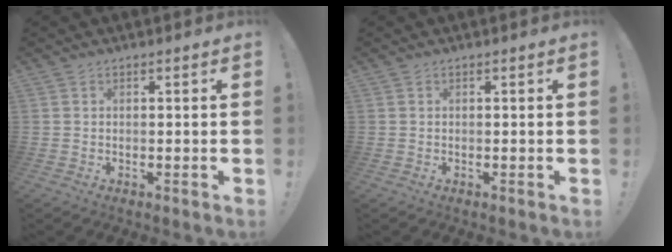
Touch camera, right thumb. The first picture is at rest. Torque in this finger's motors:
{"motor_torque": [0.00, 0.00, 0.00, 0.00, 0.00]}